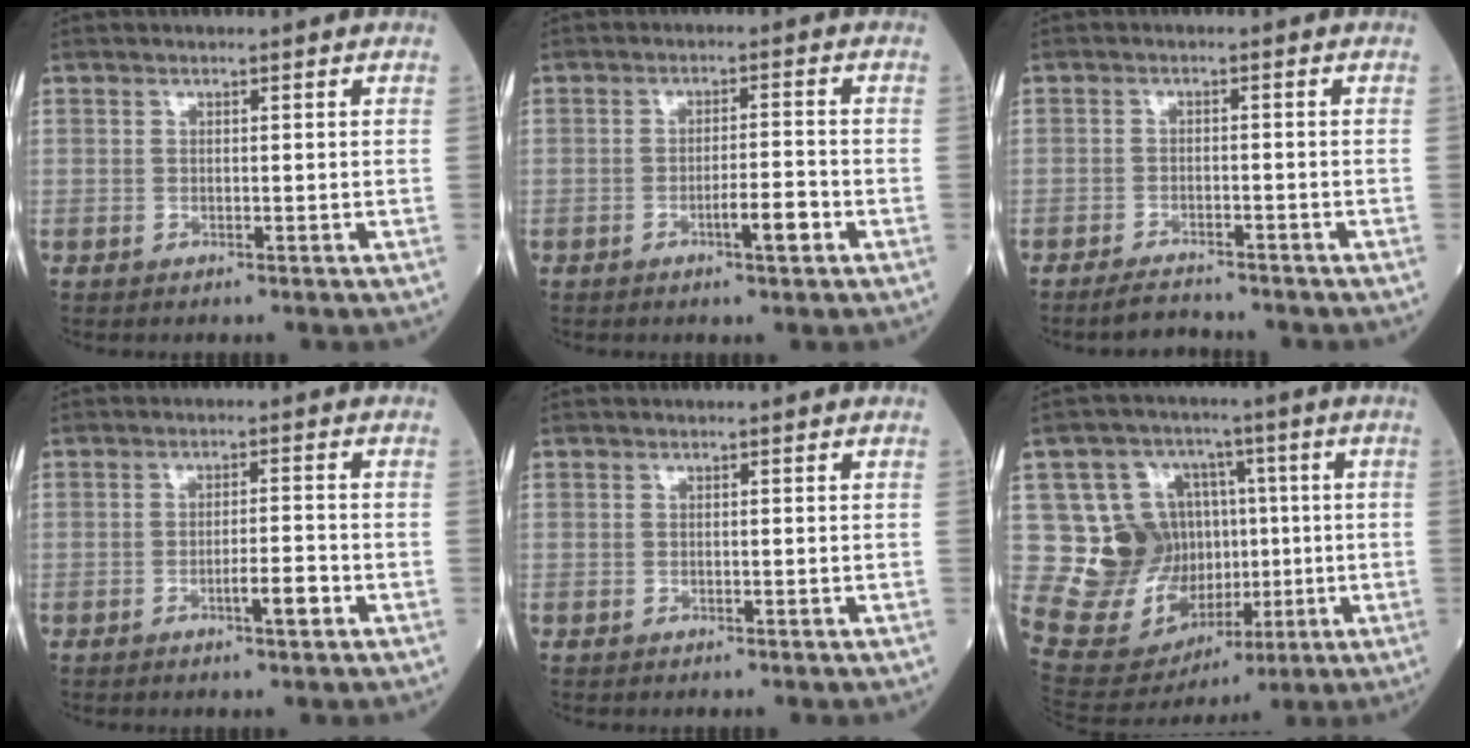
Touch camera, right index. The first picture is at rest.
{"total": 3.8, "force": [-1.8, 0.4, 3.4], "torque": [-0.050, 0.000, -0.029]}
{"total": 3.3, "force": [-3.3, 0.3, 0.6], "torque": [-0.017, -0.013, -0.057]}
{"total": 3.4, "force": [-1.6, 0.3, 3.0], "torque": [-0.043, 0.001, -0.025]}
{"total": 0.0}
{"total": 16.4, "force": [0.5, 13.1, 9.8], "torque": [-0.179, 0.051, 0.045]}